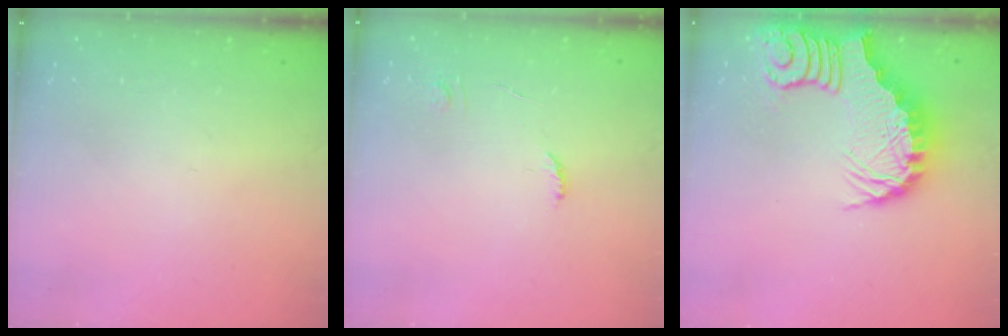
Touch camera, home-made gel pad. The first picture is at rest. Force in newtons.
{"total": 6.7, "press": 6.7, "slide": 0.6}
{"total": 3.7, "press": 3.6, "slide": 0.7}